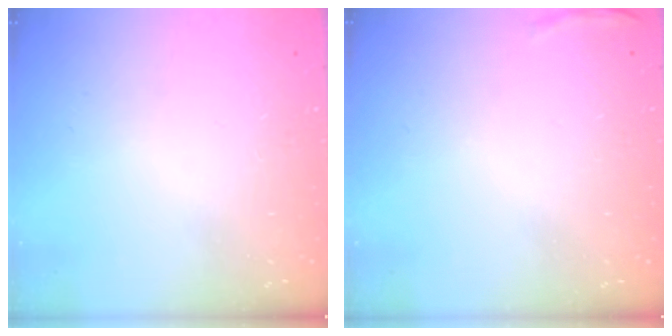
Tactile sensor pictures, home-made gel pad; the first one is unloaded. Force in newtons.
{"total": 5.2, "press": 5.1, "slide": 1.2}